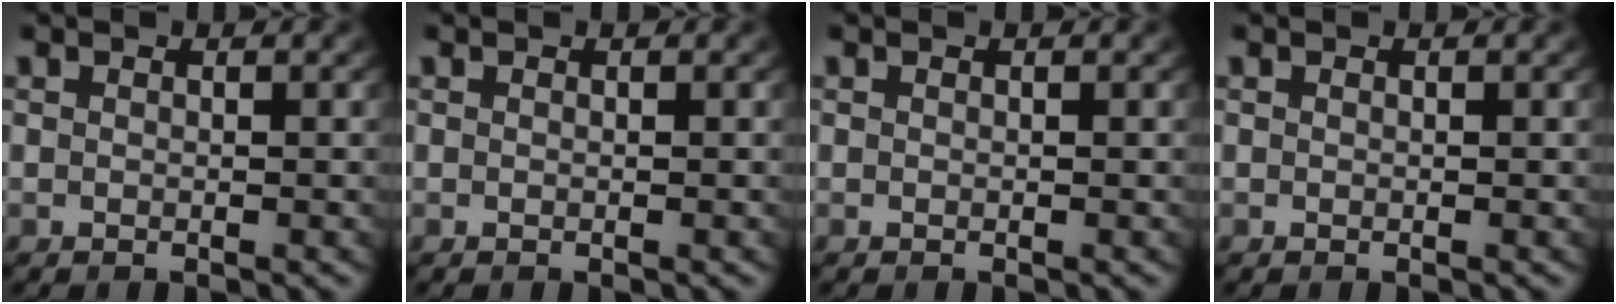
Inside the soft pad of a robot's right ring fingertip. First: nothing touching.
{"total": 0.0}
{"total": 0.0}
{"total": 0.0}